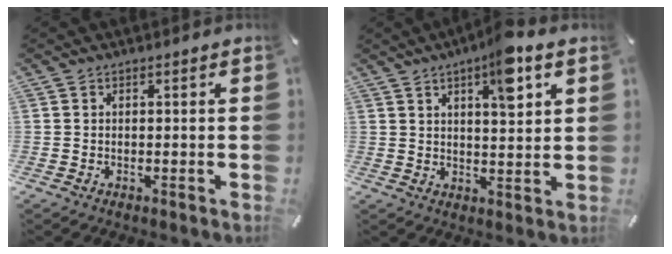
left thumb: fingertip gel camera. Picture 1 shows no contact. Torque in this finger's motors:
{"motor_torque": [1.73, 1.11, 0.57, 0.34, 0.14]}